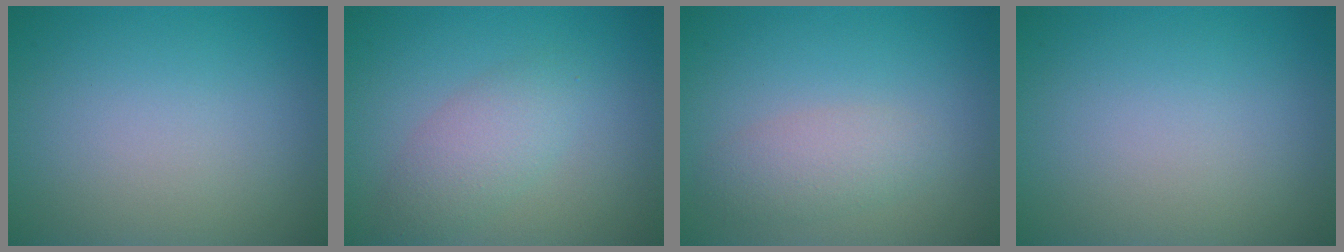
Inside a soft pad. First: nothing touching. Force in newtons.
{"total": 2.9, "press": 2.8, "slide": 0.3}
{"total": 2.4, "press": 2.4, "slide": 0.1}
{"total": 0.0}